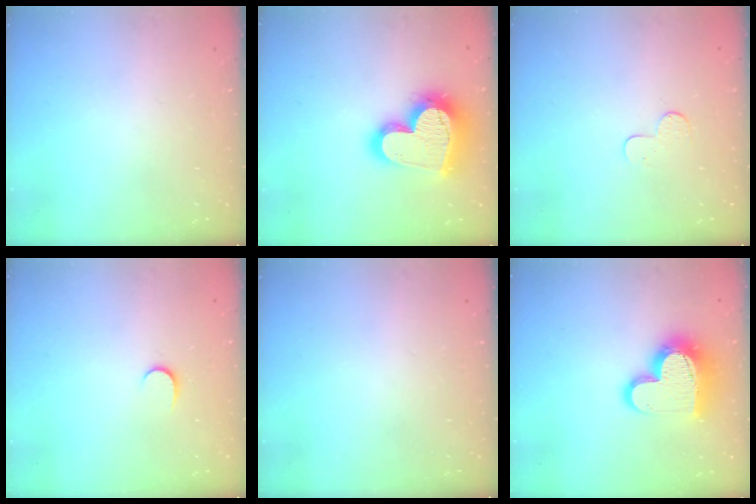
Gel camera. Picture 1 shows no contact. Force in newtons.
{"total": 22.4, "press": 22.3, "slide": 1.9}
{"total": 5.3, "press": 5.3, "slide": 0.5}
{"total": 4.9, "press": 4.9, "slide": 0.6}
{"total": 0.0}
{"total": 15.8, "press": 15.8, "slide": 1.2}